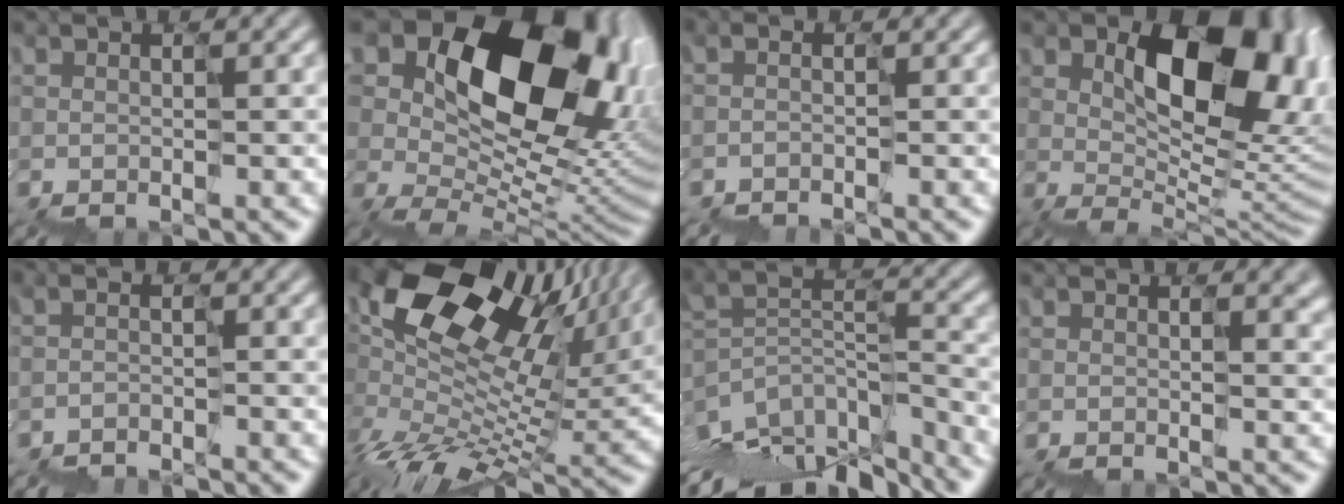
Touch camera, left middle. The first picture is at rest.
{"total": 16.1, "force": [5.6, 10.7, 10.6], "torque": [-0.170, 0.014, 0.109]}
{"total": 1.1, "force": [-1.1, -0.2, -0.2], "torque": [-0.002, -0.002, -0.025]}
{"total": 11.1, "force": [2.9, 6.5, 8.5], "torque": [-0.105, -0.001, 0.058]}
{"total": 1.8, "force": [-1.6, -0.4, -0.7], "torque": [0.003, -0.003, -0.035]}
{"total": 12.8, "force": [4.5, 8.5, 8.5], "torque": [-0.171, 0.014, 0.089]}
{"total": 9.3, "force": [-8.0, 3.3, 3.4], "torque": [-0.079, 0.028, -0.135]}
{"total": 4.7, "force": [1.0, 2.6, 3.7], "torque": [-0.034, 0.017, 0.012]}